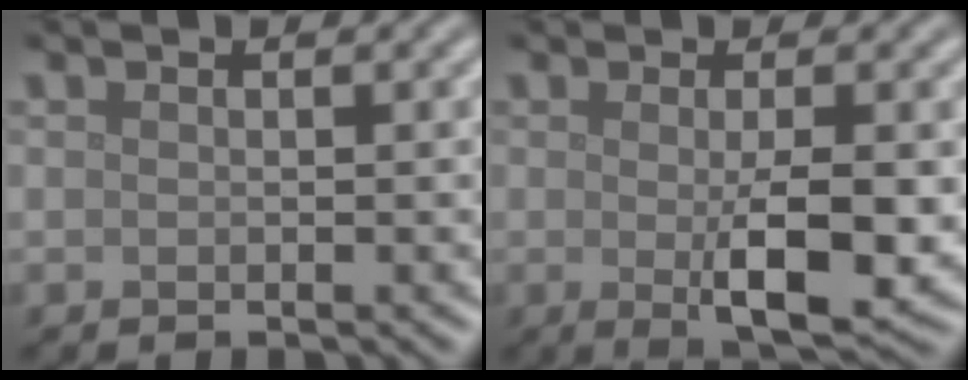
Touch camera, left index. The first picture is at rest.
{"total": 5.5, "force": [-0.7, 1.2, 5.3], "torque": [-0.083, -0.011, -0.007]}